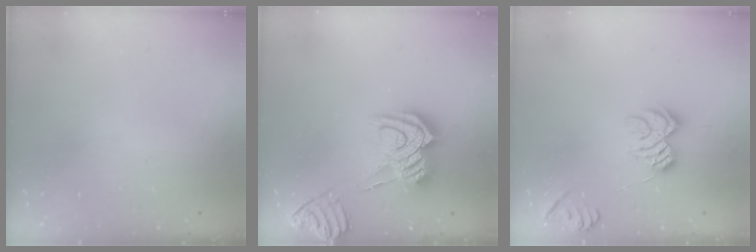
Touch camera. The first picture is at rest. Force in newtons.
{"total": 14.8, "press": 14.7, "slide": 1.5}
{"total": 8.5, "press": 8.4, "slide": 1.2}